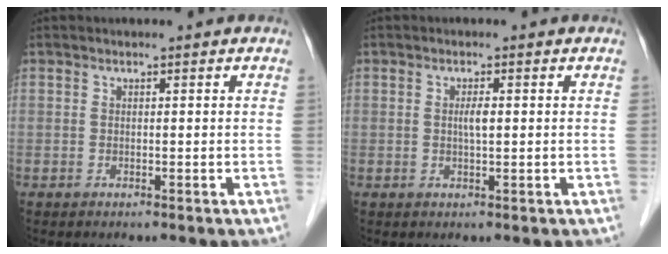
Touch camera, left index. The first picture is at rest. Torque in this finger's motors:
{"motor_torque": [0.20, 0.10, 0.05, 0.02]}